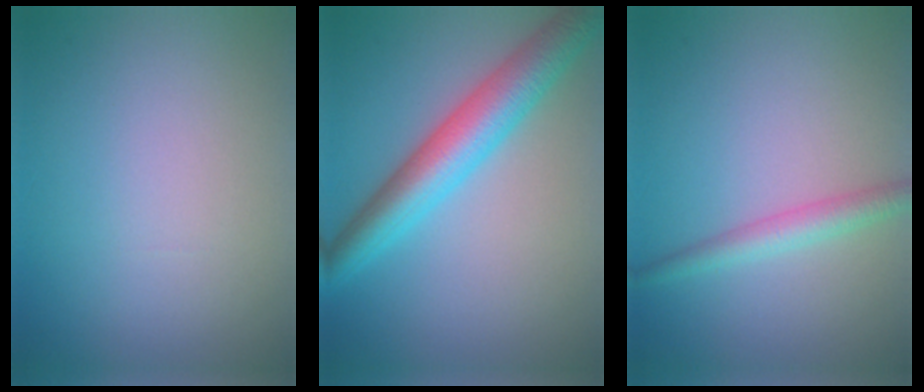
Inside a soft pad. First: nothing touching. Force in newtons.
{"total": 6.4, "press": 6.4, "slide": 0.2}
{"total": 2.4, "press": 2.4, "slide": 0.1}